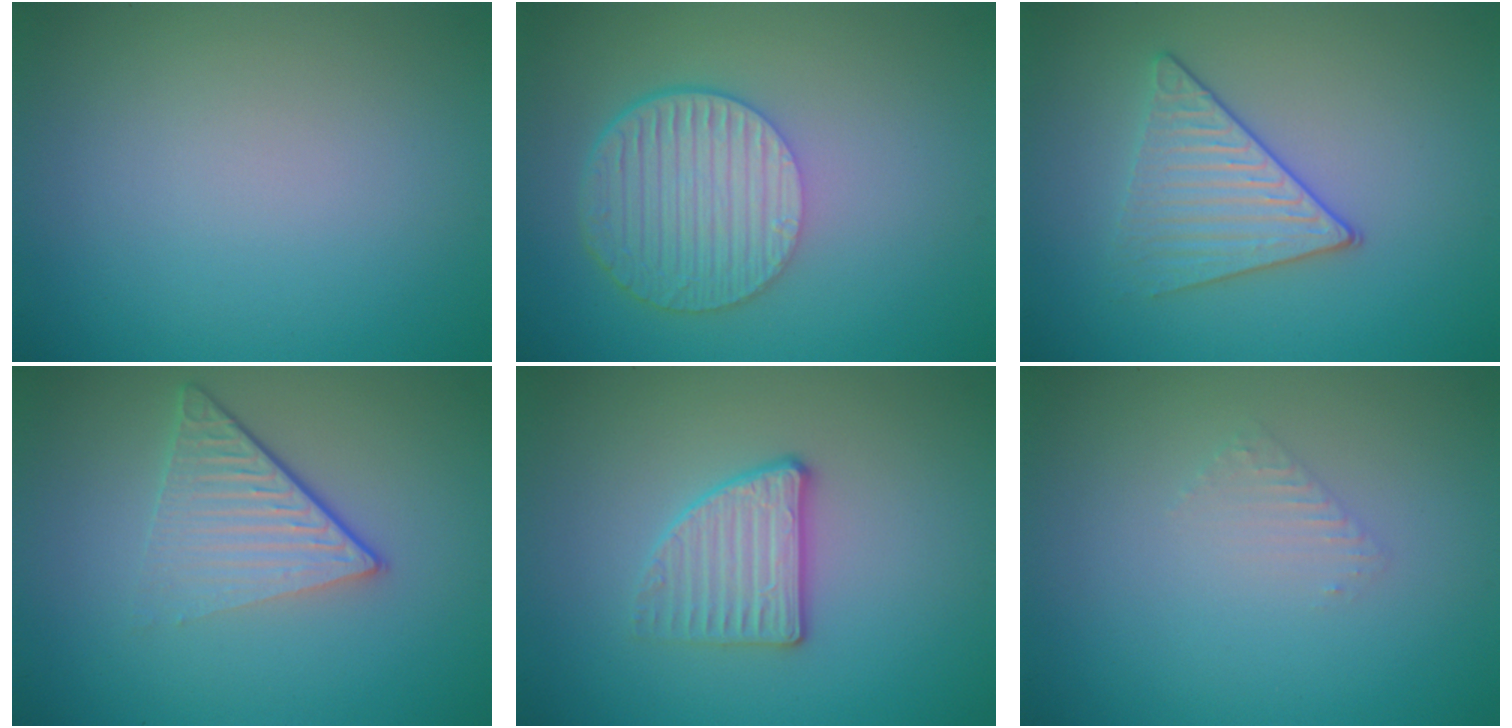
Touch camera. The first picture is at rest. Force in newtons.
{"total": 6.8, "press": 4.9, "slide": 4.8}
{"total": 3.4, "press": 3.3, "slide": 0.6}
{"total": 4.7, "press": 2.9, "slide": 3.7}
{"total": 2.7, "press": 2.6, "slide": 0.8}
{"total": 0.9, "press": 0.9, "slide": 0.2}